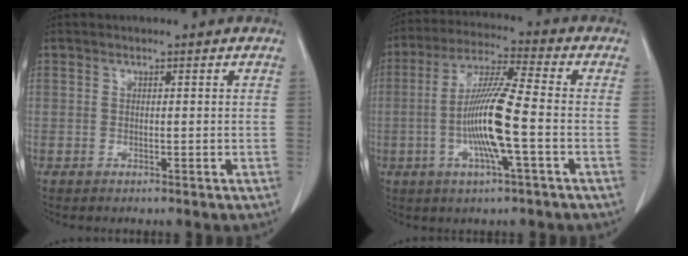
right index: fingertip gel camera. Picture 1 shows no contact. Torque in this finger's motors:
{"motor_torque": [1.80, -0.34, 0.79, 0.20]}